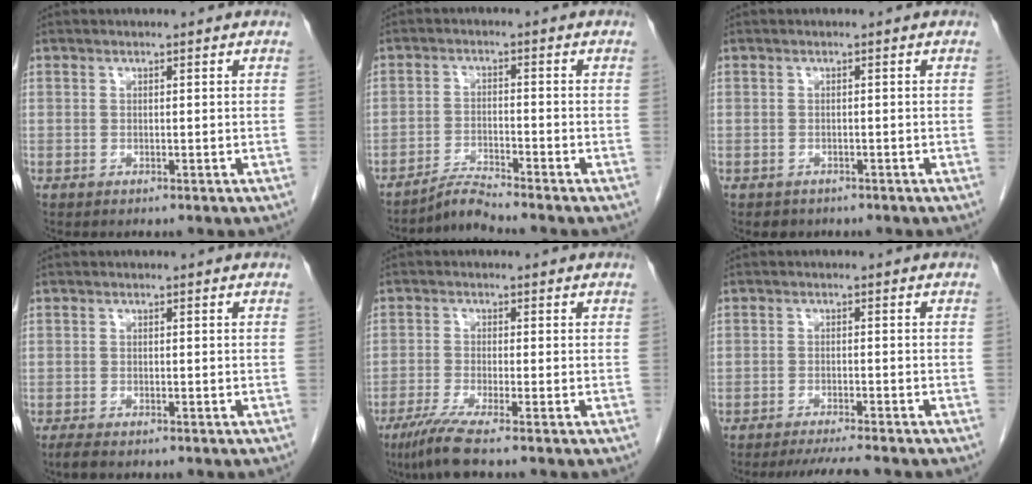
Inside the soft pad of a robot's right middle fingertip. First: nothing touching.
{"total": 3.7, "force": [-3.5, -1.3, 0.1], "torque": [-0.007, -0.019, -0.066]}
{"total": 1.5, "force": [-1.1, 1.0, 0.1], "torque": [-0.008, 0.001, -0.014]}
{"total": 1.7, "force": [-1.4, 0.3, 1.0], "torque": [-0.026, -0.006, -0.023]}
{"total": 5.1, "force": [-3.7, -0.8, 3.5], "torque": [-0.069, -0.018, -0.077]}
{"total": 5.5, "force": [-4.9, -0.5, 2.3], "torque": [-0.031, -0.018, -0.078]}